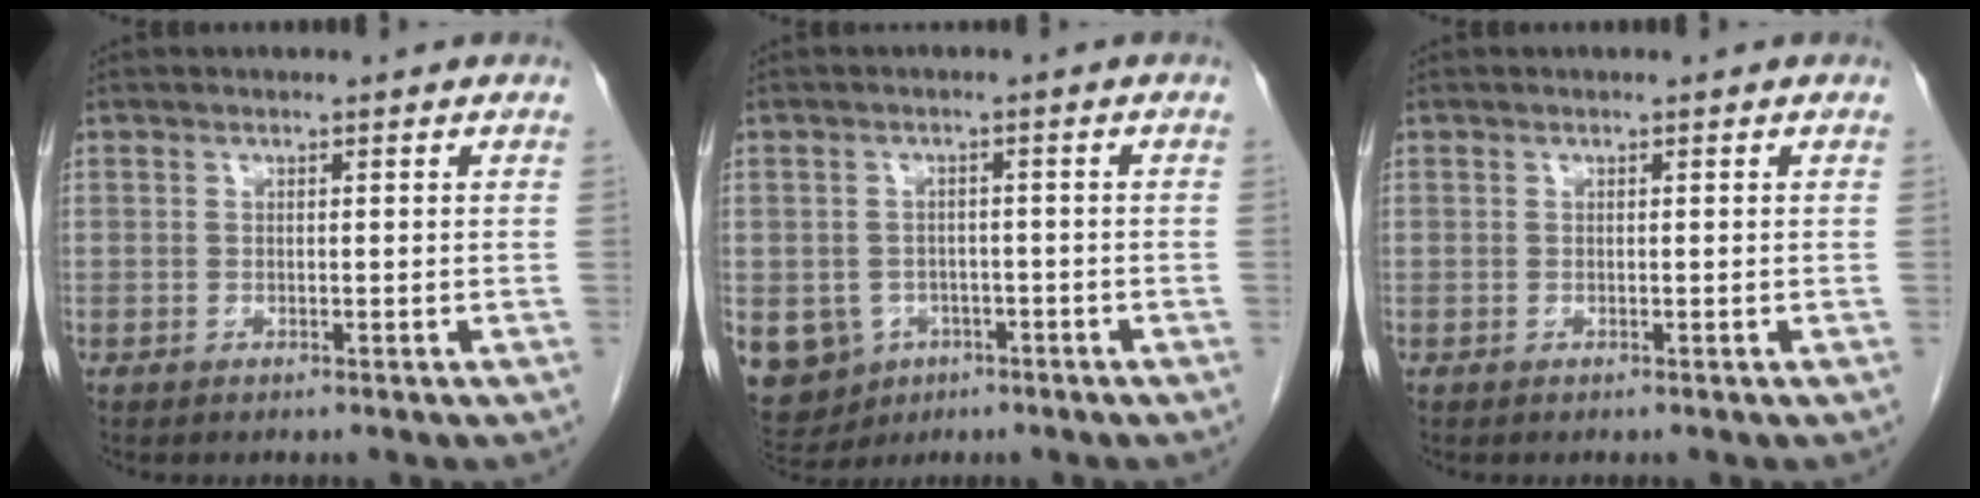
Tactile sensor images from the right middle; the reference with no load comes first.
{"total": 11.9, "force": [-4.7, 10.2, 3.8], "torque": [-0.111, 0.007, -0.057]}
{"total": 0.0}